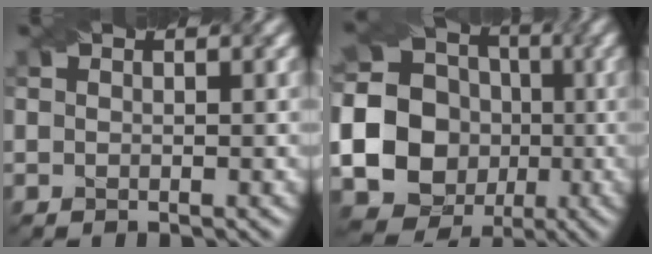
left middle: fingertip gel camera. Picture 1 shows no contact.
{"total": 25.4, "force": [-4.3, 24.1, 6.7], "torque": [-0.143, -0.013, -0.111]}